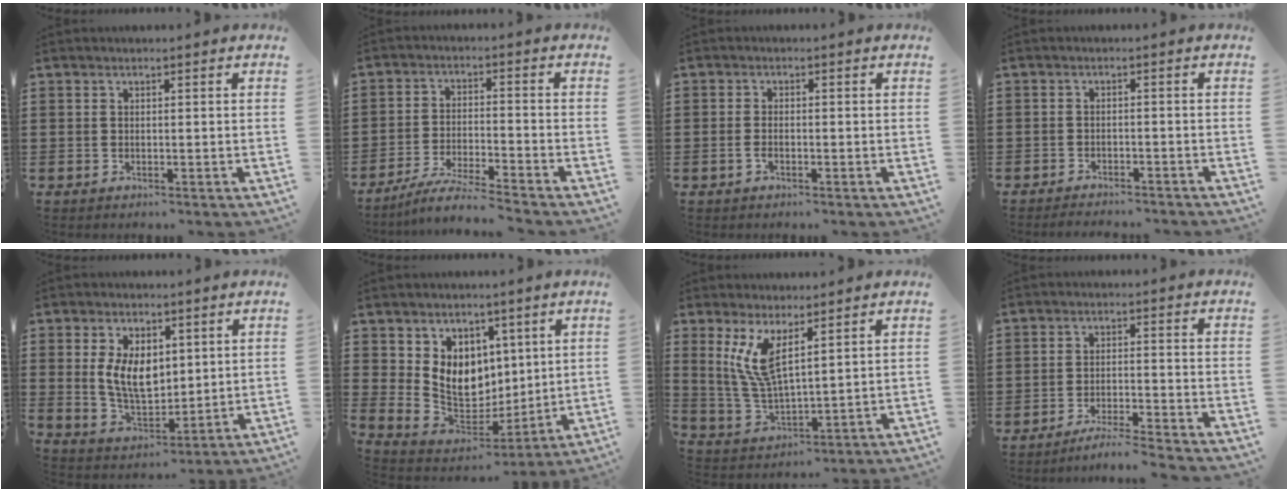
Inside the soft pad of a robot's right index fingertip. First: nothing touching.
{"total": 5.7, "force": [-5.3, -0.5, 1.9], "torque": [-0.045, -0.016, -0.106]}
{"total": 1.4, "force": [-0.6, 0.5, 1.1], "torque": [-0.024, -0.004, -0.009]}
{"total": 2.3, "force": [-2.2, -0.1, -0.1], "torque": [-0.004, 0.000, -0.048]}
{"total": 7.5, "force": [1.7, 4.6, 5.6], "torque": [-0.117, 0.007, 0.030]}
{"total": 9.2, "force": [3.6, 7.7, 3.5], "torque": [-0.092, -0.024, 0.074]}
{"total": 7.5, "force": [3.4, 2.5, 6.2], "torque": [-0.152, -0.013, 0.057]}
{"total": 4.2, "force": [-4.1, -0.7, 1.0], "torque": [-0.025, -0.009, -0.085]}